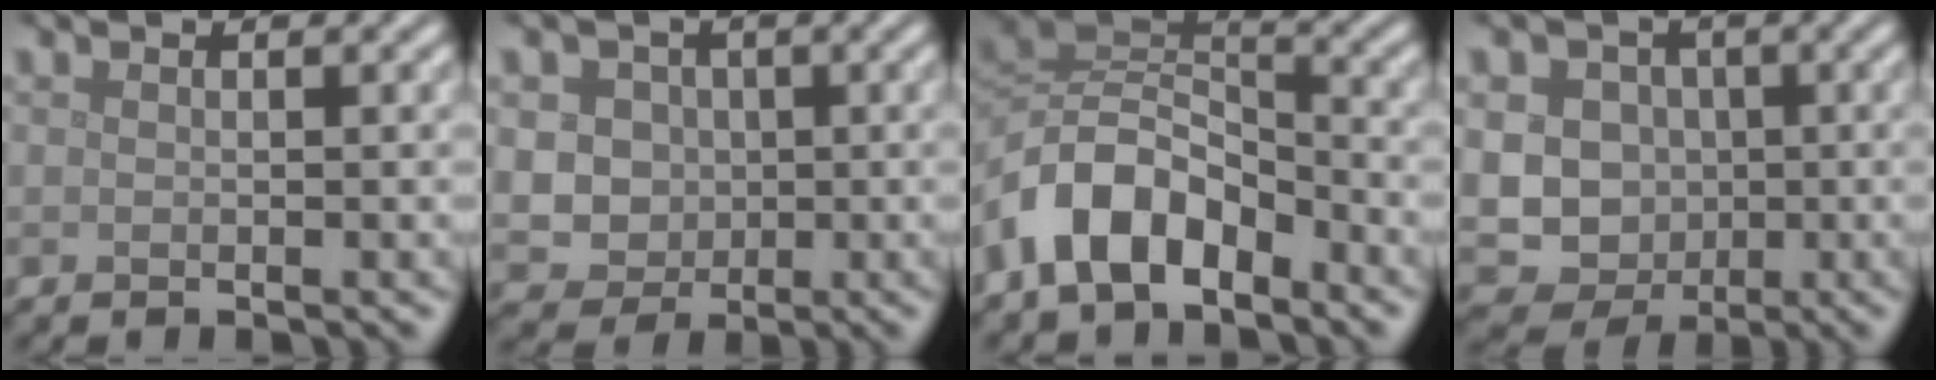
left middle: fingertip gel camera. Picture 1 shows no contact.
{"total": 4.5, "force": [0.7, 4.1, 1.8], "torque": [-0.027, 0.010, 0.009]}
{"total": 8.1, "force": [-4.3, 4.5, 5.1], "torque": [-0.096, 0.010, -0.094]}
{"total": 11.3, "force": [0.1, 10.5, 4.2], "torque": [-0.080, 0.013, -0.021]}